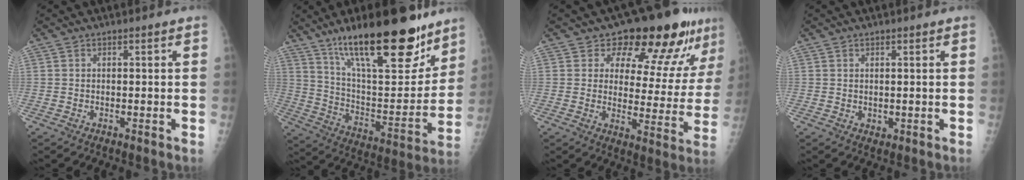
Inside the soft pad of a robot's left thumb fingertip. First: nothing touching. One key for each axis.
{"total": 27.6, "fx": 18.5, "fy": 8.5, "fz": 18.7, "tx": -0.253, "ty": -0.074, "tz": 0.306}
{"total": 15.9, "fx": 11.7, "fy": 7.2, "fz": 8.1, "tx": -0.050, "ty": -0.068, "tz": 0.140}
{"total": 1.1, "fx": 0.5, "fy": 0.9, "fz": 0.4, "tx": -0.001, "ty": -0.005, "tz": 0.009}